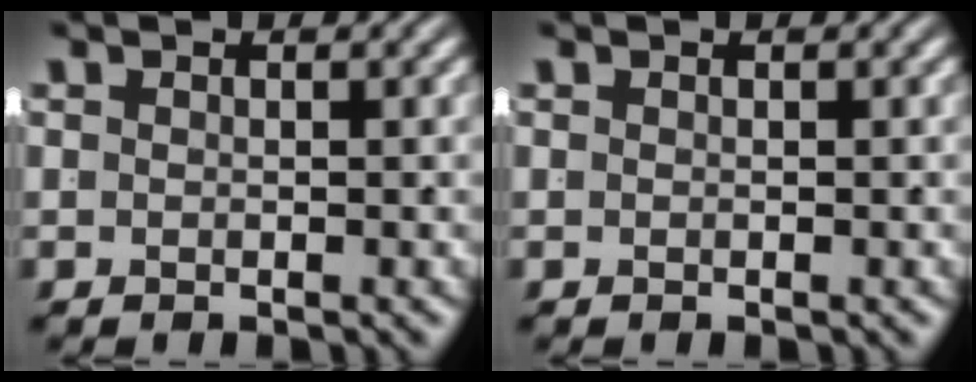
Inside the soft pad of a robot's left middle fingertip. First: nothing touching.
{"total": 0.0}